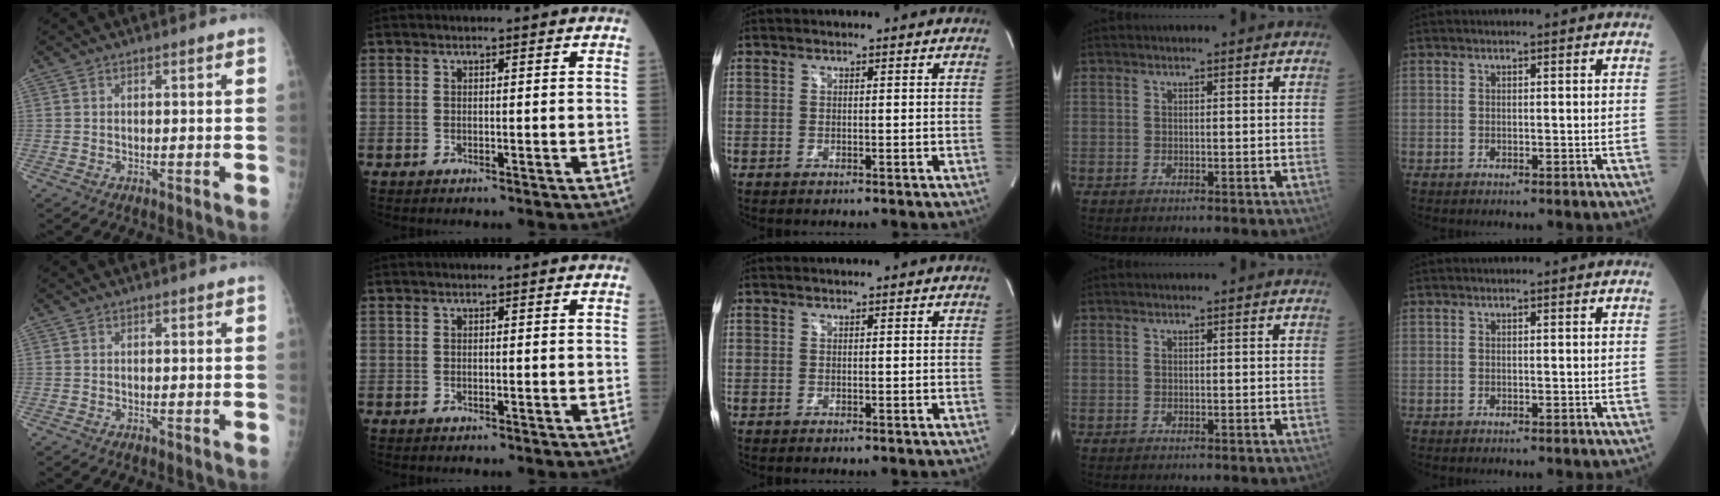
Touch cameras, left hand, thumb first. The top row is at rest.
{}